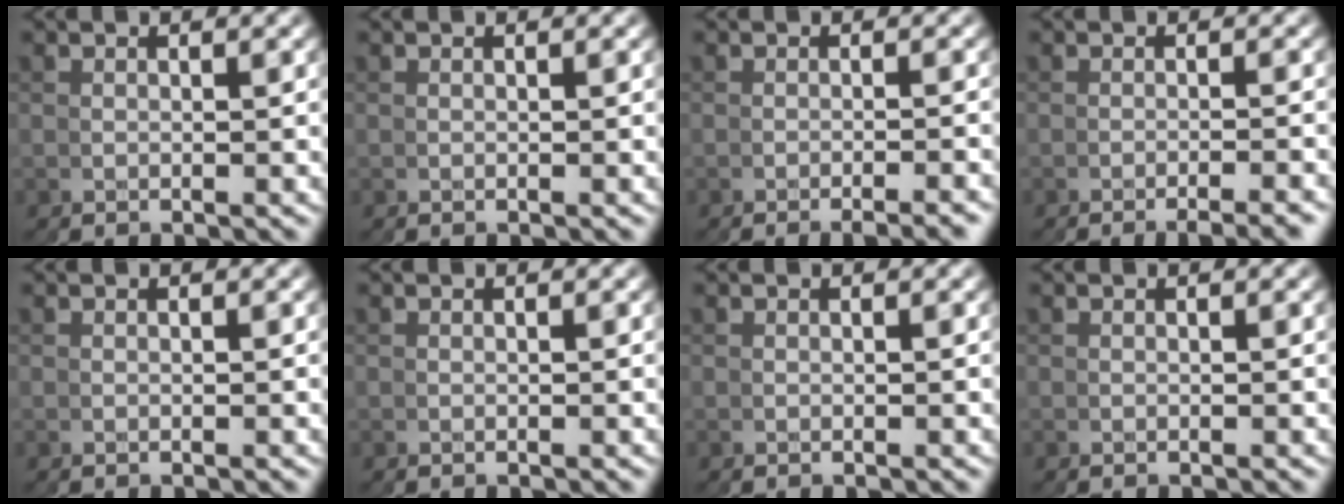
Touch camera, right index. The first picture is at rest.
{"total": 0.0}
{"total": 2.1, "force": [-1.2, -1.7, -0.1], "torque": [-0.006, 0.011, -0.024]}
{"total": 2.4, "force": [-1.6, -1.7, 0.0], "torque": [-0.005, 0.013, -0.030]}
{"total": 0.0}
{"total": 0.0}
{"total": 0.0}
{"total": 0.0}